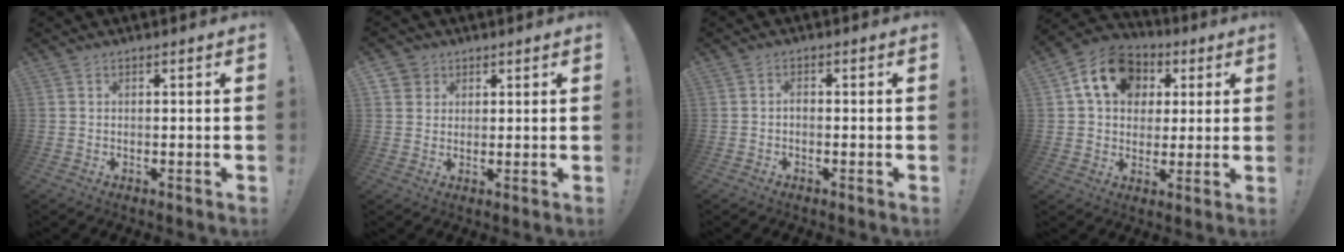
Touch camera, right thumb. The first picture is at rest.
{"total": 3.9, "force": [2.1, 3.3, 0.5], "torque": [-0.010, -0.007, 0.039]}
{"total": 1.0, "force": [-0.7, 0.5, 0.5], "torque": [-0.009, 0.006, -0.014]}
{"total": 15.5, "force": [5.5, 11.9, 8.3], "torque": [-0.126, -0.007, 0.106]}